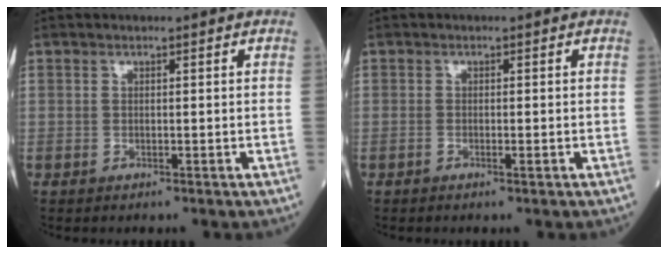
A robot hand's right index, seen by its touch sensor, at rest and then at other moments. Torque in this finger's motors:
{"motor_torque": [-0.06, -0.09, -0.03, -0.01]}